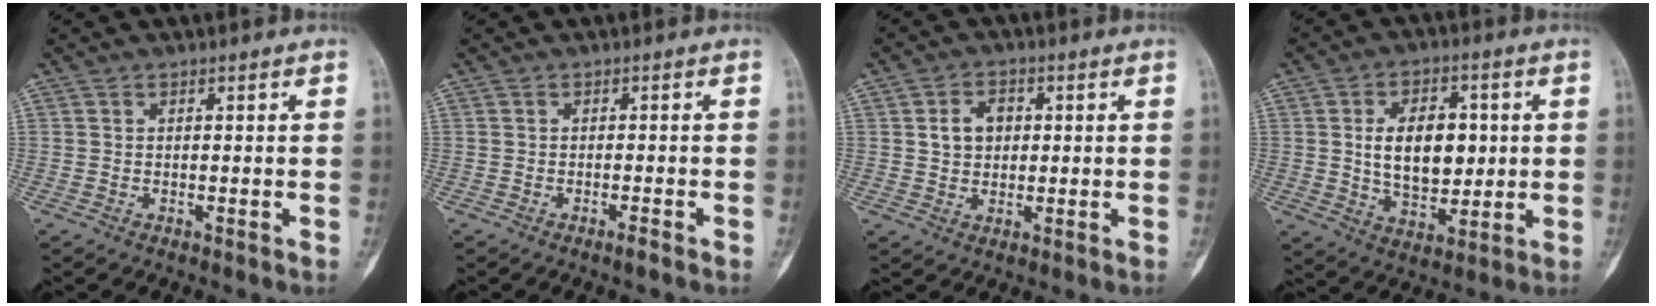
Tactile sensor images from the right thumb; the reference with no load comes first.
{"total": 1.3, "force": [-1.0, 0.0, 0.9], "torque": [-0.021, 0.003, -0.018]}
{"total": 5.3, "force": [1.0, 4.1, 3.2], "torque": [-0.035, 0.003, 0.015]}
{"total": 12.7, "force": [1.4, 7.9, 9.8], "torque": [-0.125, -0.006, 0.029]}